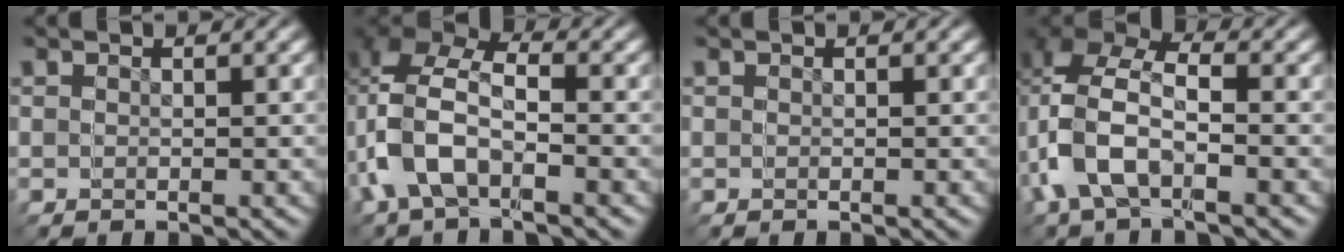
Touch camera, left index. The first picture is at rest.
{"total": 7.8, "force": [-0.8, 6.2, 4.6], "torque": [-0.097, -0.010, -0.018]}
{"total": 0.0}
{"total": 6.5, "force": [-0.5, 5.2, 3.8], "torque": [-0.094, -0.009, -0.014]}